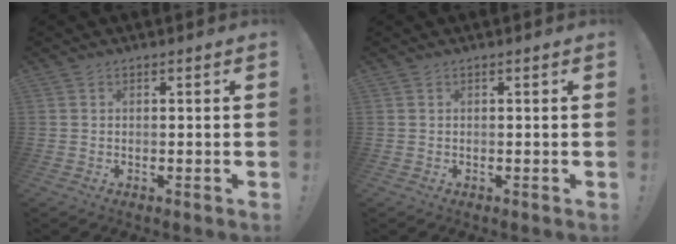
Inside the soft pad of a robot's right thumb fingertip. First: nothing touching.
{"total": 0.0}